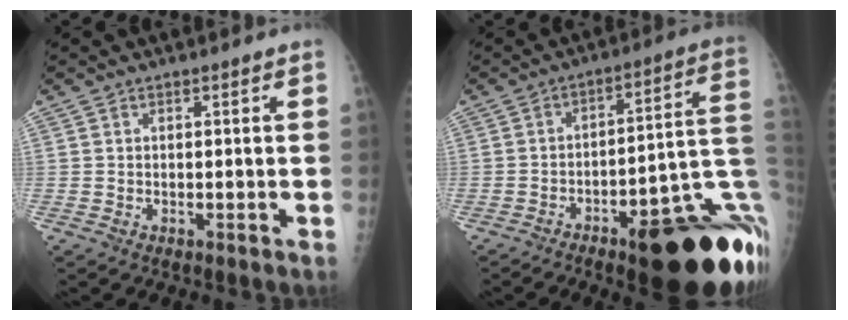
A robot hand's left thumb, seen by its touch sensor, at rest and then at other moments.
{"total": 26.0, "force": [-8.0, 7.8, 23.5], "torque": [-0.216, 0.049, -0.101]}